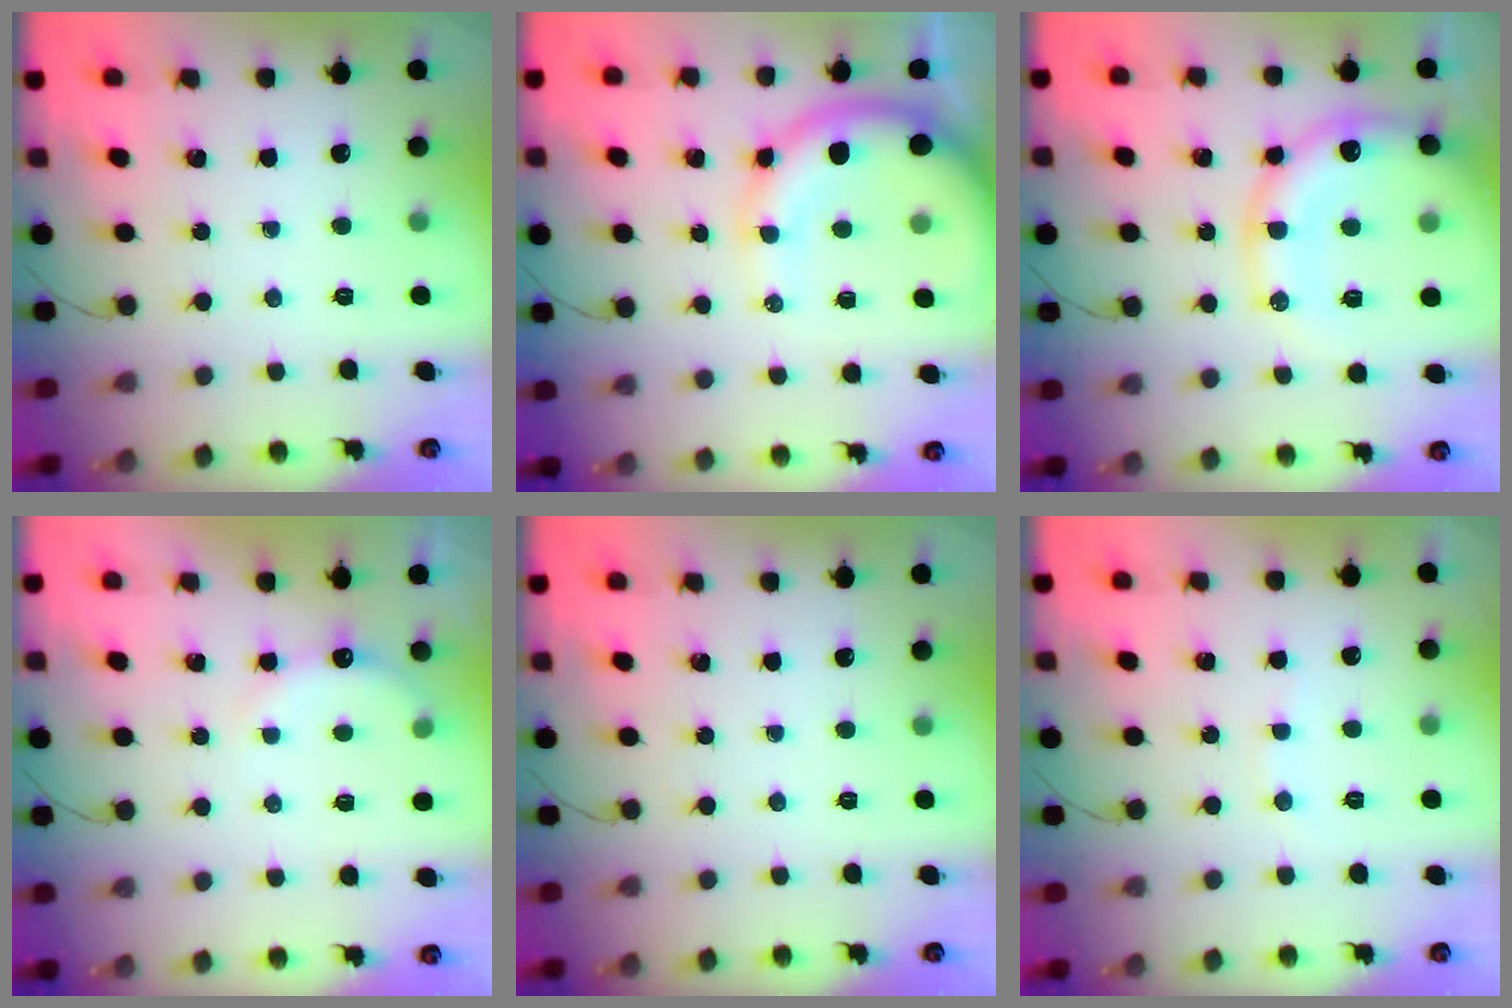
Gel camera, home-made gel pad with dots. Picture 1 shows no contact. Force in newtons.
{"total": 12.7, "press": 12.4, "slide": 2.7}
{"total": 17.7, "press": 17.4, "slide": 3.6}
{"total": 5.6, "press": 5.5, "slide": 1.3}
{"total": 0.0}
{"total": 4.2, "press": 4.2, "slide": 0.7}